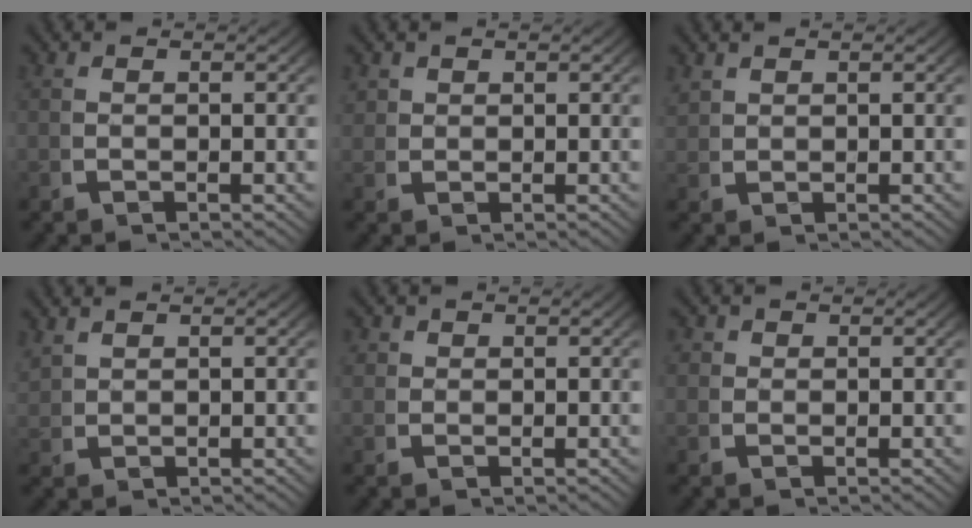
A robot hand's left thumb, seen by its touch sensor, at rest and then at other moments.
{"total": 1.4, "force": [1.1, 0.8, 0.0], "torque": [0.001, -0.004, 0.027]}
{"total": 1.4, "force": [1.3, 0.2, -0.1], "torque": [0.004, 0.002, 0.032]}
{"total": 1.6, "force": [1.6, 0.4, 0.2], "torque": [-0.002, 0.004, 0.037]}
{"total": 1.3, "force": [0.7, 1.1, 0.0], "torque": [-0.004, -0.010, 0.018]}
{"total": 1.5, "force": [0.5, 1.4, 0.1], "torque": [-0.007, -0.012, 0.011]}